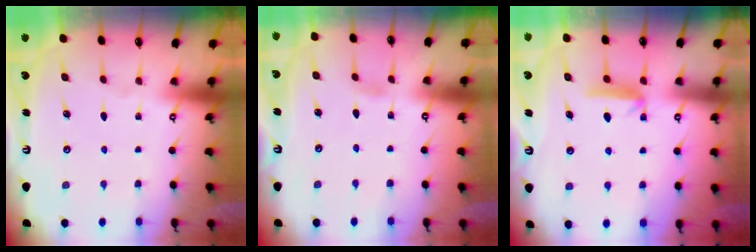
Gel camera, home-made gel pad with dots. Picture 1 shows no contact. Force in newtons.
{"total": 2.6, "press": 2.6, "slide": 0.3}
{"total": 6.3, "press": 6.3, "slide": 0.7}